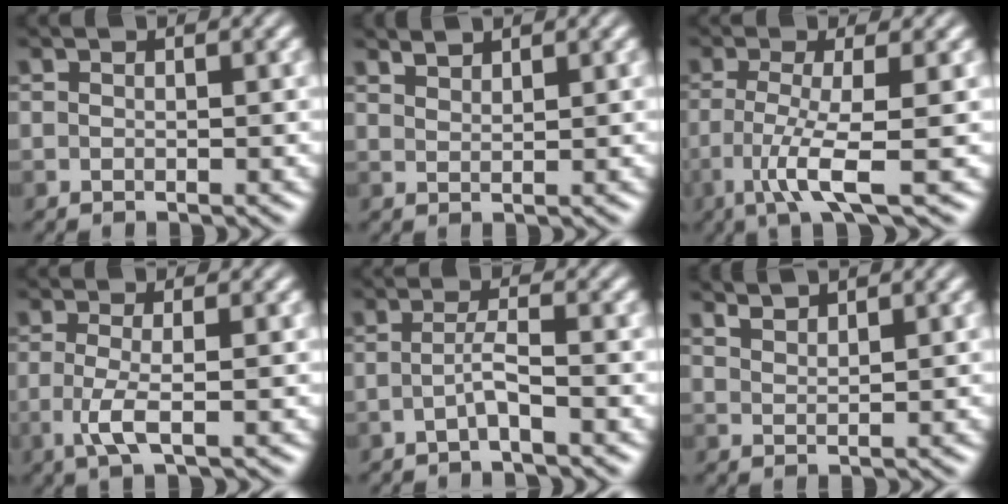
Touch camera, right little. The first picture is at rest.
{"total": 1.3, "force": [1.3, -0.1, 0.0], "torque": [-0.005, -0.003, 0.033]}
{"total": 4.7, "force": [-1.9, 0.2, 4.3], "torque": [-0.089, -0.003, -0.037]}
{"total": 2.5, "force": [-0.8, 0.4, 2.4], "torque": [-0.060, -0.003, -0.017]}
{"total": 1.5, "force": [-1.0, -0.4, 1.1], "torque": [-0.023, 0.009, -0.019]}
{"total": 1.8, "force": [1.8, -0.2, 0.1], "torque": [-0.006, -0.005, 0.046]}